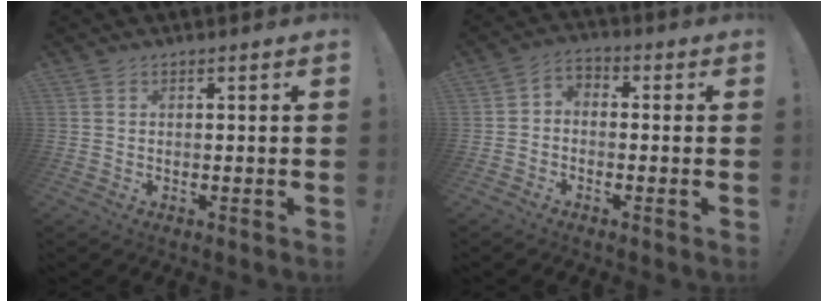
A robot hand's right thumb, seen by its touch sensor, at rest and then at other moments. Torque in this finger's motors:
{"motor_torque": [0.56, 0.19, -0.03, 0.09, 0.03]}